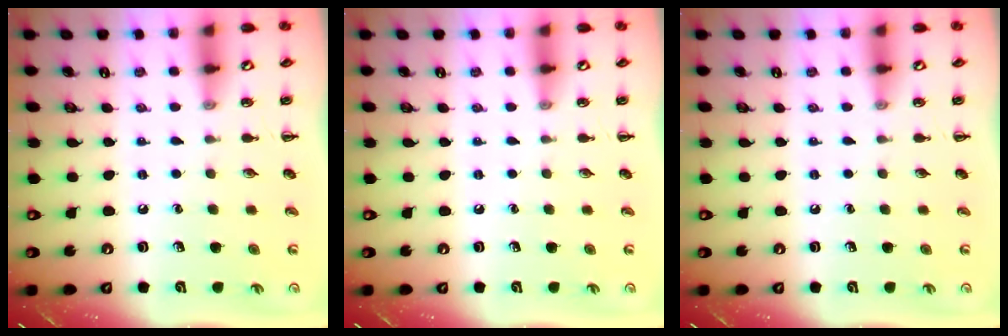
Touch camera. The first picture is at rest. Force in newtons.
{"total": 0.0}
{"total": 0.0}